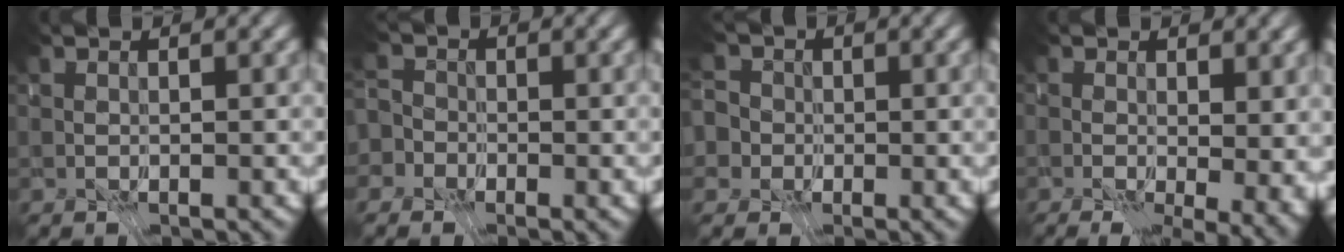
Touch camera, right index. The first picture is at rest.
{"total": 4.5, "force": [0.2, 3.9, 2.3], "torque": [-0.005, 0.008, -0.062]}
{"total": 7.8, "force": [3.8, 5.4, 4.1], "torque": [-0.062, 0.026, 0.023]}
{"total": 6.3, "force": [-0.4, 3.6, 5.2], "torque": [-0.060, -0.032, 0.027]}